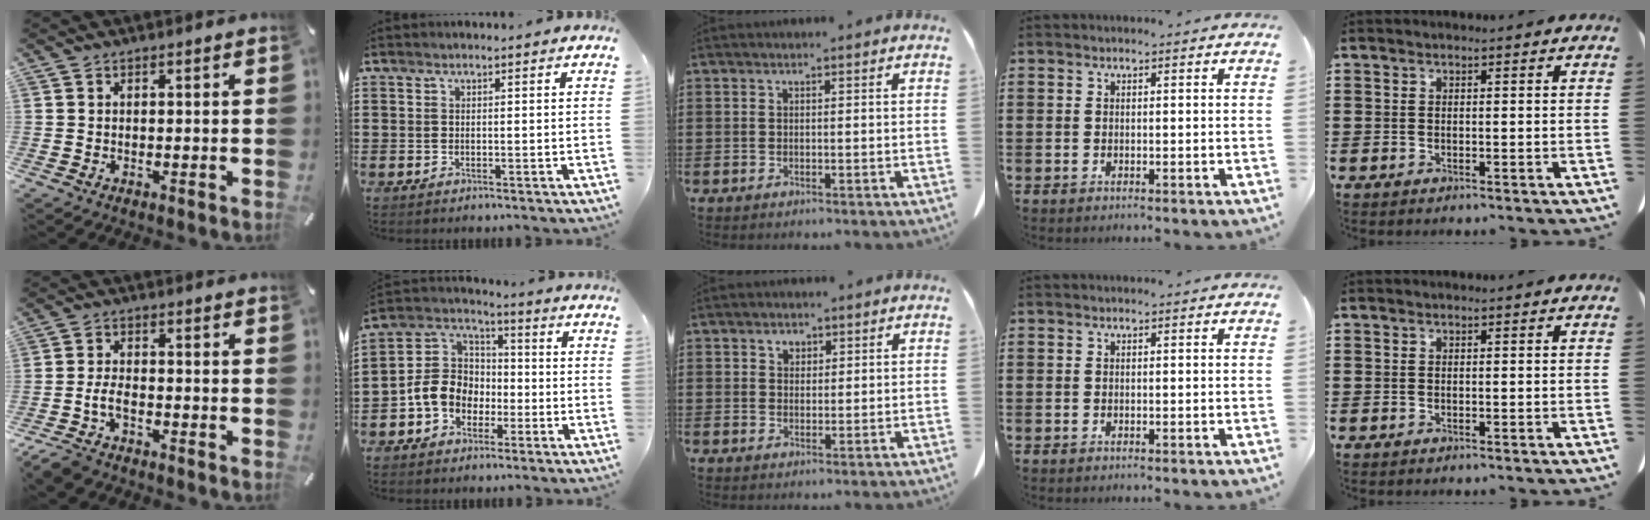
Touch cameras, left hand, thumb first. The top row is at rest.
{"thumb": {"total": 5.1, "force": [-3.2, 2.6, 3.1], "torque": [-0.077, 0.010, -0.063]}, "index": {"total": 8.5, "force": [-2.4, 7.1, 4.0], "torque": [-0.117, 0.016, -0.054]}, "middle": {"total": 1.6, "force": [1.1, 1.0, 0.5], "torque": [-0.006, -0.001, 0.020]}}